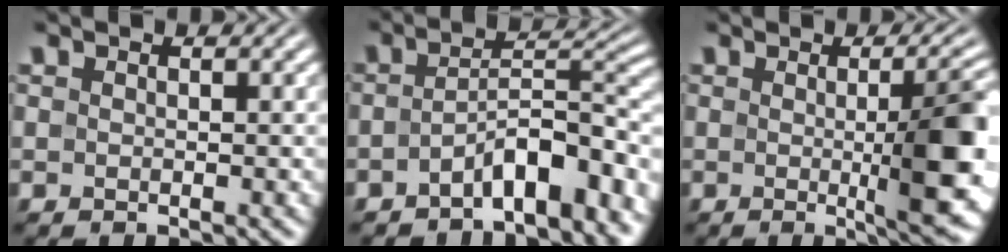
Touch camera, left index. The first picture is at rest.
{"total": 7.1, "force": [-3.8, 2.6, 5.4], "torque": [-0.072, 0.011, -0.066]}
{"total": 8.9, "force": [-0.6, 2.0, 8.7], "torque": [-0.102, -0.008, -0.004]}